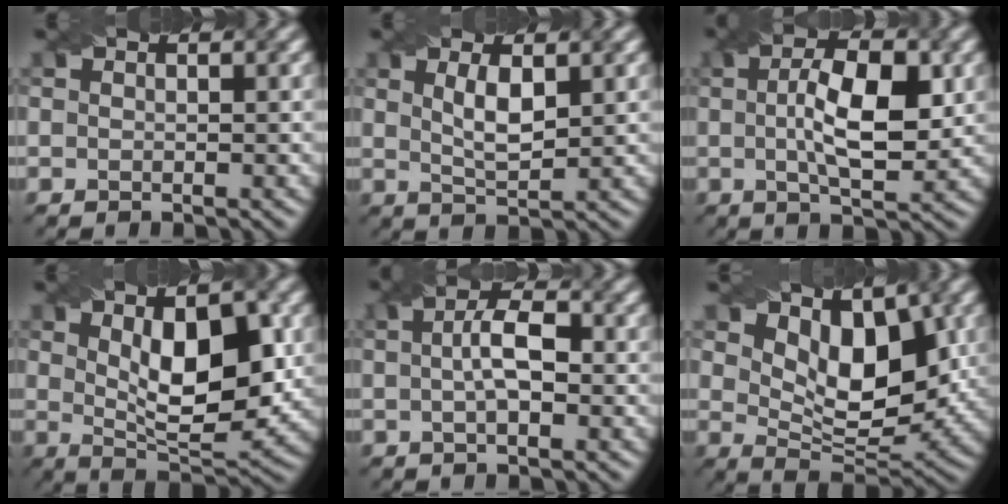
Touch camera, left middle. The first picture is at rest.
{"total": 2.9, "force": [1.0, 0.9, 2.6], "torque": [-0.053, -0.002, 0.022]}
{"total": 7.3, "force": [0.8, 2.5, 6.8], "torque": [-0.113, 0.006, 0.010]}
{"total": 9.2, "force": [1.8, 3.5, 8.3], "torque": [-0.123, 0.002, 0.031]}
{"total": 3.9, "force": [0.3, 1.4, 3.6], "torque": [-0.068, 0.007, 0.000]}
{"total": 7.5, "force": [3.1, 3.8, 5.6], "torque": [-0.096, -0.013, 0.050]}